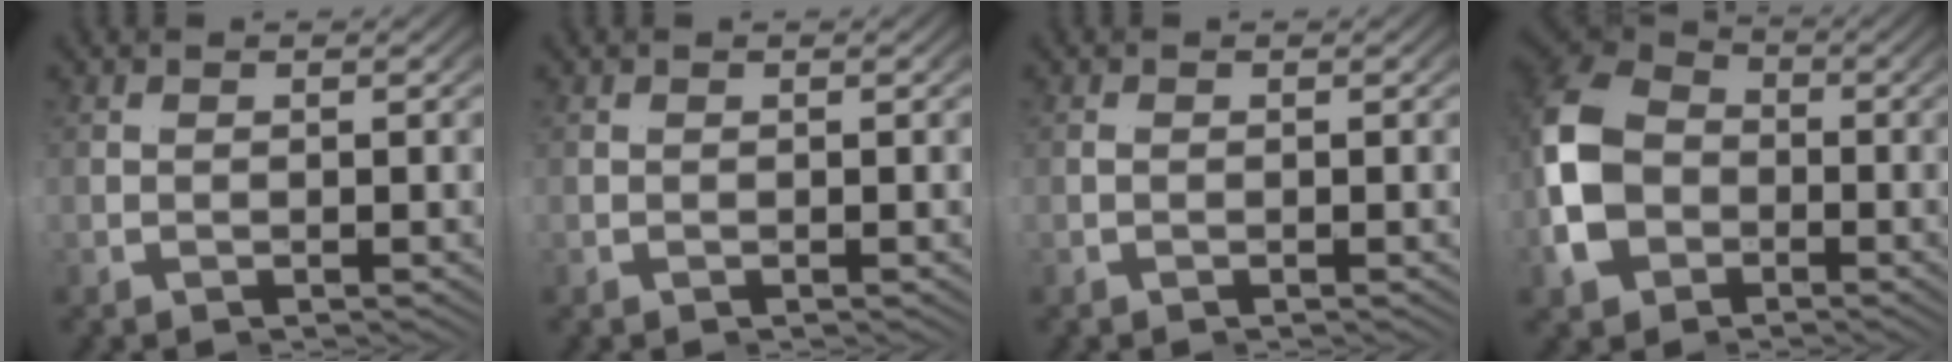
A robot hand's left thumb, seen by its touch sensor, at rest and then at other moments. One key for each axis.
{"total": 0.0}
{"total": 0.0}
{"total": 8.4, "fx": 0.4, "fy": 5.4, "fz": 6.4, "tx": -0.157, "ty": -0.001, "tz": 0.006}